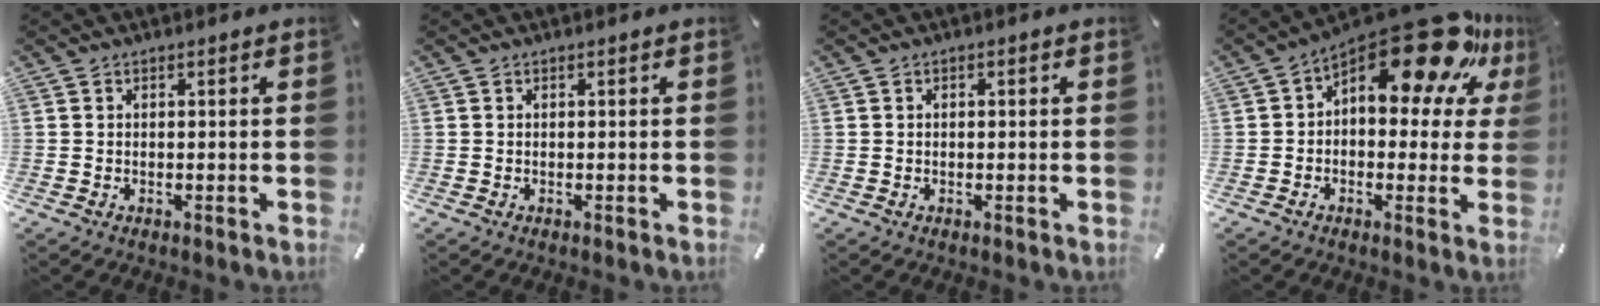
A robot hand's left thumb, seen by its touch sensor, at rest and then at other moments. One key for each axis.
{"total": 0.0}
{"total": 0.7, "fx": 0.0, "fy": 0.4, "fz": 0.5, "tx": -0.009, "ty": 0.002, "tz": -0.002}
{"total": 21.3, "fx": 12.2, "fy": 9.2, "fz": 14.8, "tx": -0.209, "ty": -0.083, "tz": 0.208}